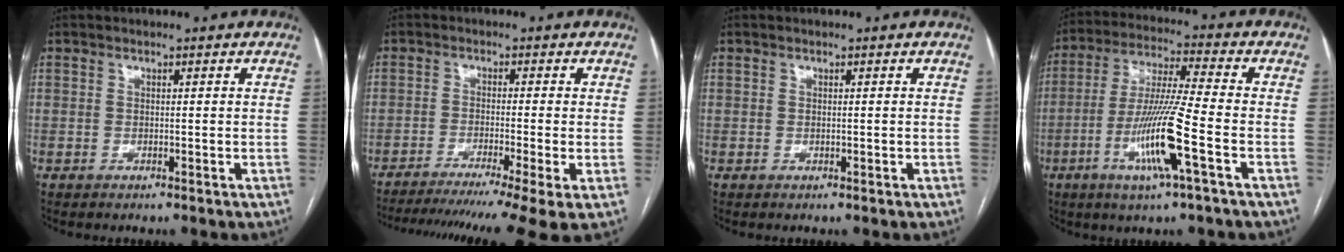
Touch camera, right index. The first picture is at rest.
{"total": 14.9, "force": [-11.4, -0.8, 9.5], "torque": [-0.125, -0.031, -0.171]}
{"total": 0.0}
{"total": 12.8, "force": [-4.6, -0.5, 12.0], "torque": [-0.239, -0.012, -0.091]}